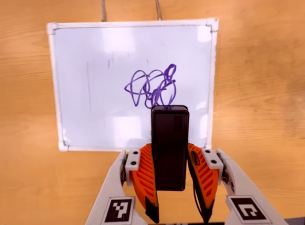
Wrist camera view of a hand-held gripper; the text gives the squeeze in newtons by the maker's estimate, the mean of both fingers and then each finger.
{"total": 4.3, "left": 2.8, "right": 5.7}